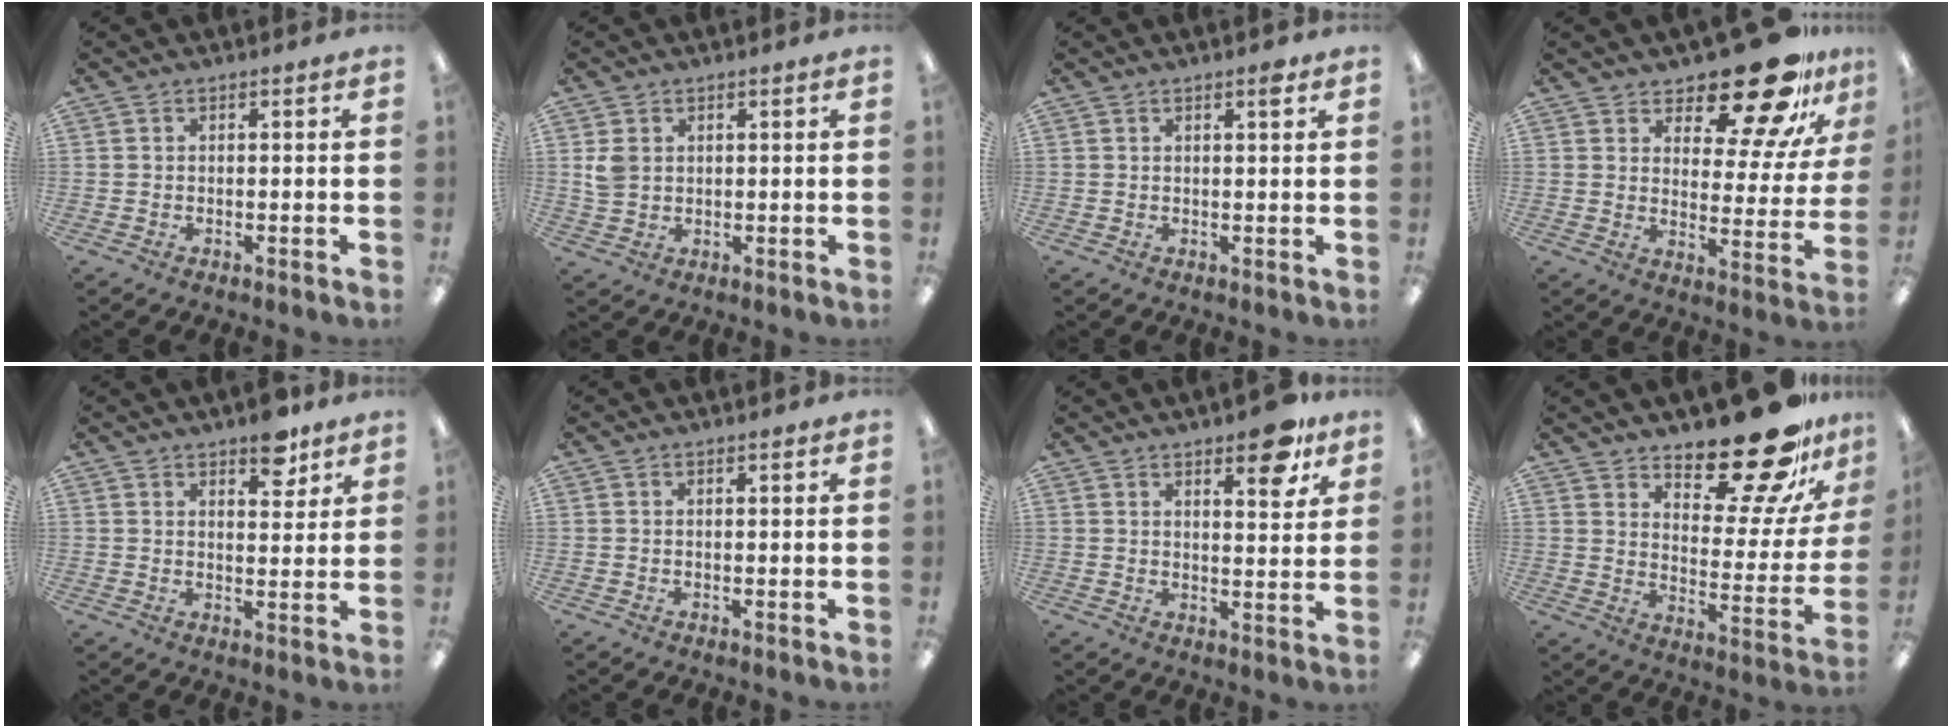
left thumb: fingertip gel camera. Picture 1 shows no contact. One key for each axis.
{"total": 4.1, "fx": 1.4, "fy": 3.3, "fz": 2.0, "tx": -0.035, "ty": 0.002, "tz": 0.026}
{"total": 2.0, "fx": 1.4, "fy": 0.3, "fz": 1.4, "tx": -0.014, "ty": -0.006, "tz": 0.020}
{"total": 19.2, "fx": 15.4, "fy": 6.2, "fz": 9.6, "tx": -0.139, "ty": -0.111, "tz": 0.258}
{"total": 6.9, "fx": 5.1, "fy": 3.1, "fz": 3.3, "tx": -0.022, "ty": -0.031, "tz": 0.084}
{"total": 0.6, "fx": 0.5, "fy": 0.1, "fz": 0.3, "tx": -0.007, "ty": 0.001, "tz": 0.009}
{"total": 9.7, "fx": 7.0, "fy": 3.2, "fz": 5.9, "tx": -0.061, "ty": -0.043, "tz": 0.111}
{"total": 21.3, "fx": 17.4, "fy": 6.9, "fz": 10.2, "tx": -0.128, "ty": -0.130, "tz": 0.285}